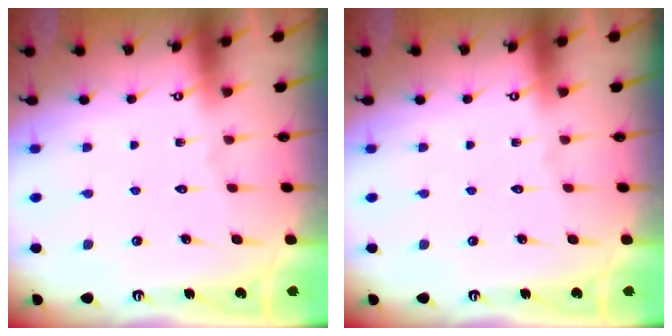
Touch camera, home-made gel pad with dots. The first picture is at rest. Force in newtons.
{"total": 0.0}